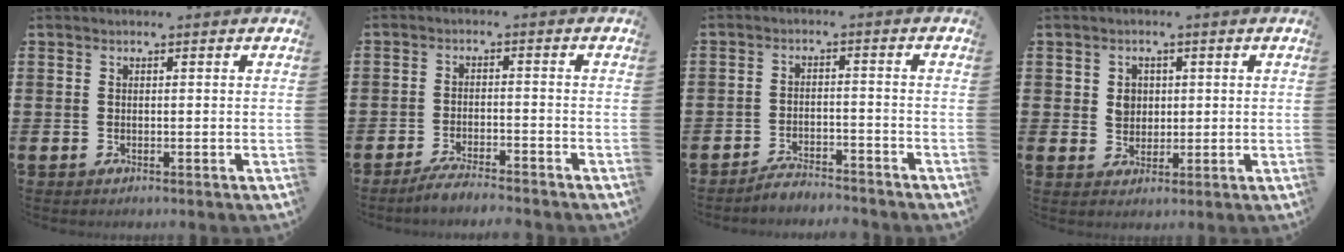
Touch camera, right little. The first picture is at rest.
{"total": 3.2, "force": [-2.9, 0.0, 1.1], "torque": [-0.019, 0.004, -0.058]}
{"total": 3.1, "force": [-3.1, 0.1, 0.1], "torque": [-0.007, 0.005, -0.065]}
{"total": 2.9, "force": [1.0, 2.5, 1.2], "torque": [-0.007, 0.002, 0.011]}